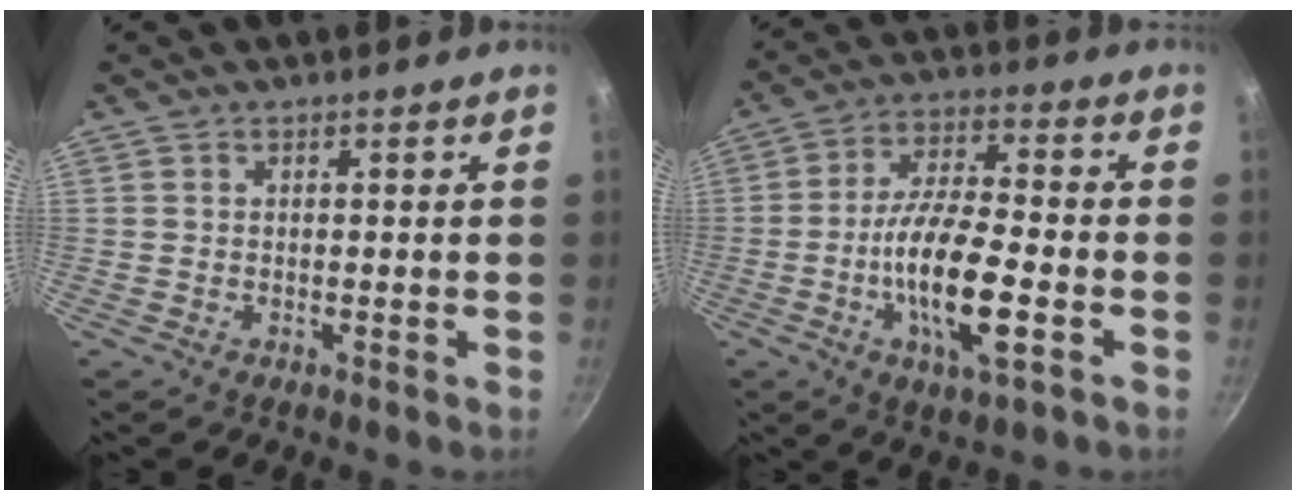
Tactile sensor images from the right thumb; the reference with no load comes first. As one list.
[{"total": 14.6, "force": [-3.8, 4.8, 13.3], "torque": [-0.244, 0.018, -0.070]}]